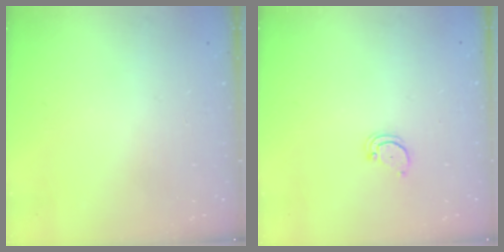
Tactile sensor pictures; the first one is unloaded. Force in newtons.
{"total": 2.5, "press": 2.5, "slide": 0.3}